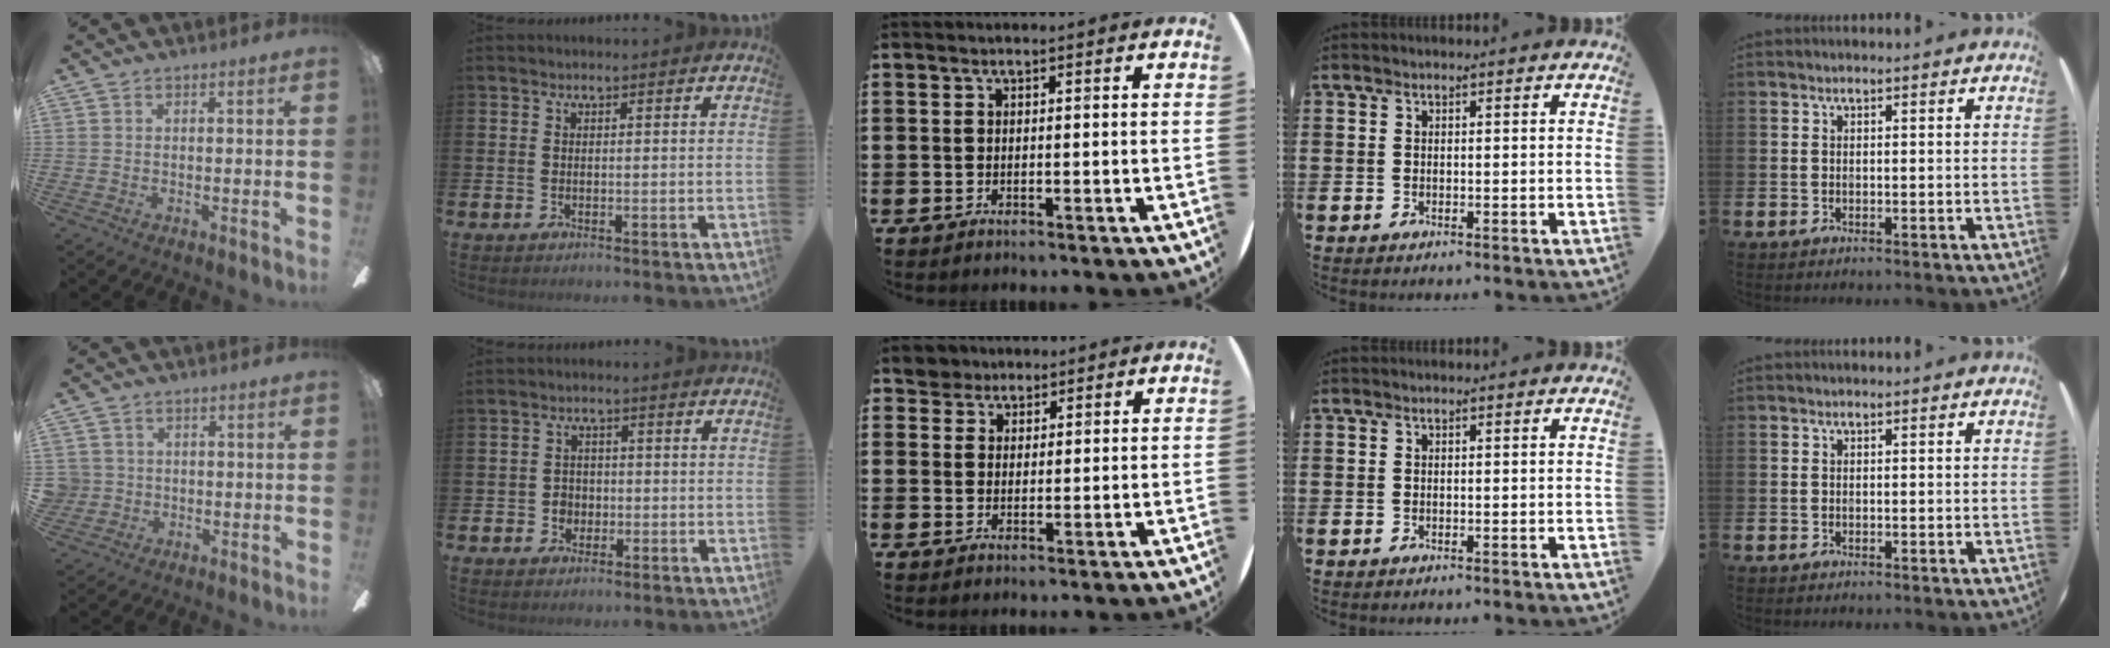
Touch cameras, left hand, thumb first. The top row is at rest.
{"thumb": {"total": 4.1, "force": [0.4, 4.0, 0.4], "torque": [-0.026, 0.010, 0.008]}, "index": {"total": 2.3, "force": [-0.6, 2.2, 0.5], "torque": [-0.003, 0.002, -0.019]}, "middle": {"total": 3.3, "force": [2.8, 1.7, 0.0], "torque": [-0.002, 0.002, 0.054]}}